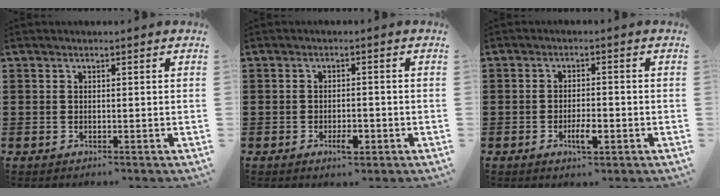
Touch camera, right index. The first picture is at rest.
{"total": 2.9, "force": [-1.3, 1.2, 2.3], "torque": [-0.041, 0.002, -0.024]}
{"total": 3.7, "force": [-1.6, 1.2, 3.2], "torque": [-0.060, 0.000, -0.028]}